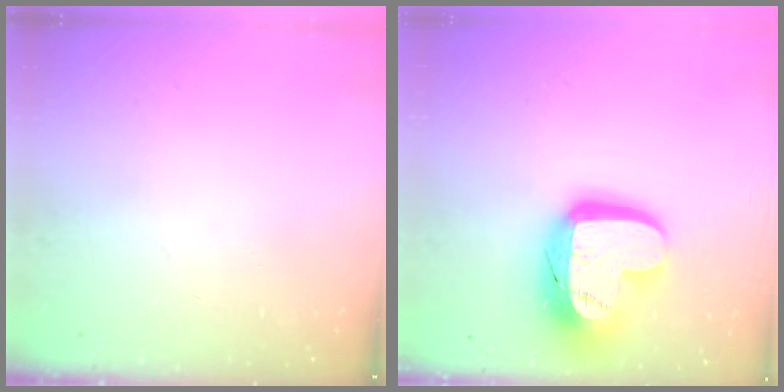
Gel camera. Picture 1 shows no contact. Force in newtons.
{"total": 19.0, "press": 19.0, "slide": 1.6}